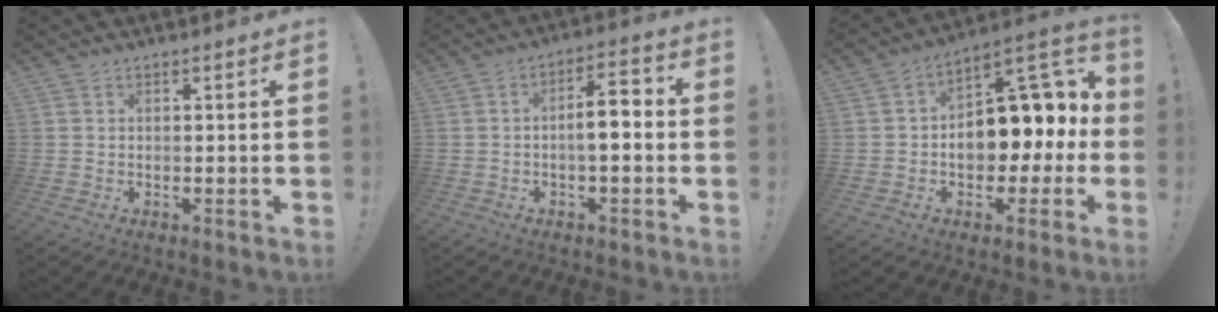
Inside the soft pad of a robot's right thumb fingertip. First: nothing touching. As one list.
[{"total": 7.8, "force": [-1.1, 2.8, 7.2], "torque": [-0.110, 0.011, -0.021]}, {"total": 13.6, "force": [0.4, 9.1, 10.0], "torque": [-0.125, -0.001, 0.015]}]